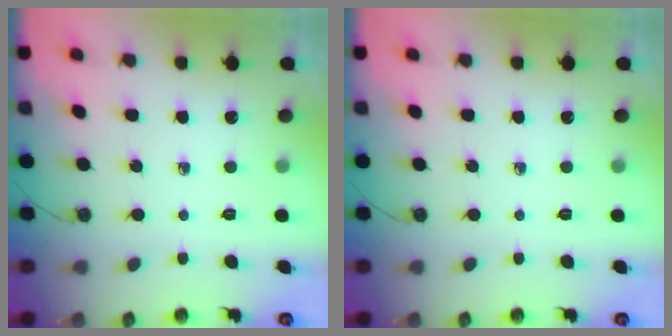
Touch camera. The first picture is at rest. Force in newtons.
{"total": 0.0}